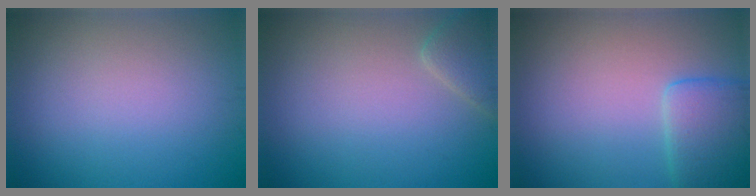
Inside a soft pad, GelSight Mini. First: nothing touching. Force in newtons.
{"total": 2.2, "press": 2.2, "slide": 0.1}
{"total": 3.6, "press": 3.6, "slide": 0.4}